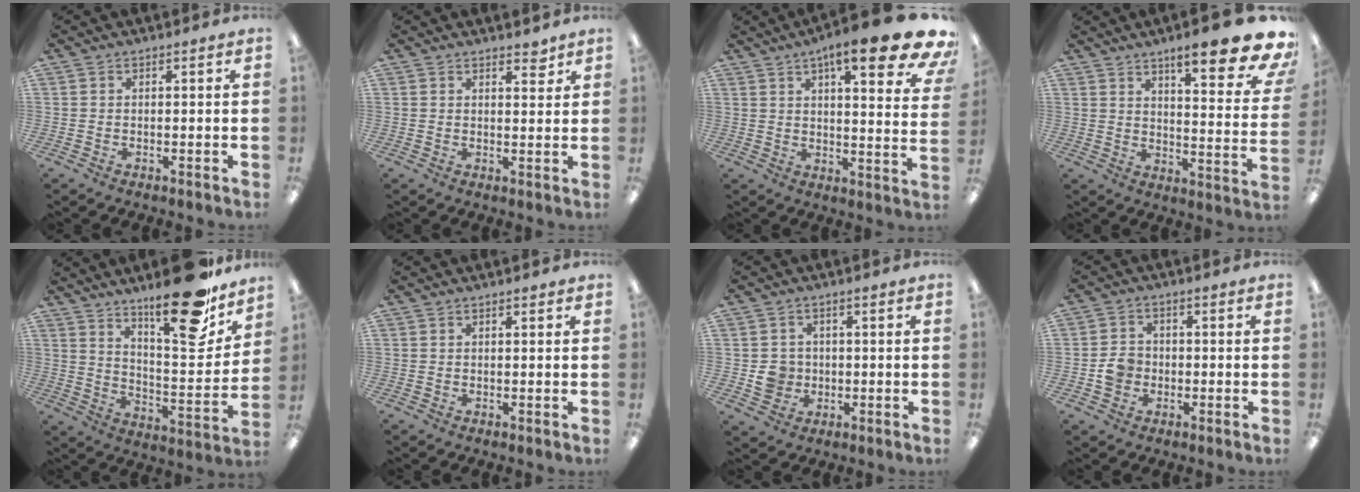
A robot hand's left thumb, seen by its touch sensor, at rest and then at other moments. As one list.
[{"total": 3.0, "force": [2.5, 1.1, 1.1], "torque": [-0.002, -0.017, 0.042]}, {"total": 16.4, "force": [10.0, 3.8, 12.4], "torque": [-0.167, -0.060, 0.149]}, {"total": 15.7, "force": [11.0, 3.4, 10.7], "torque": [-0.143, -0.080, 0.172]}, {"total": 21.4, "force": [16.4, 5.6, 12.5], "torque": [-0.185, -0.117, 0.267]}, {"total": 0.7, "force": [0.5, 0.1, 0.4], "torque": [-0.002, -0.003, 0.007]}, {"total": 4.8, "force": [-0.3, 4.7, 1.3], "torque": [-0.014, 0.006, -0.004]}, {"total": 4.7, "force": [-1.1, 4.0, 2.1], "torque": [-0.037, 0.010, -0.019]}]